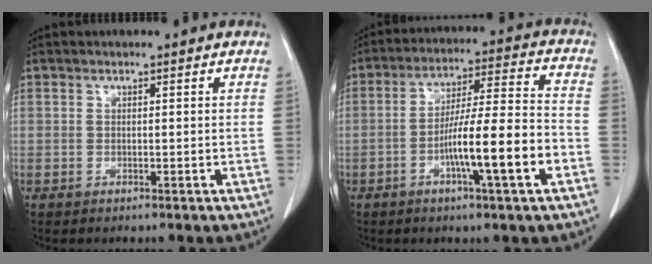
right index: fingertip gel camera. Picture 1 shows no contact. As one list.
[{"total": 13.1, "force": [-4.5, 0.3, 12.3], "torque": [-0.207, 0.005, -0.076]}]